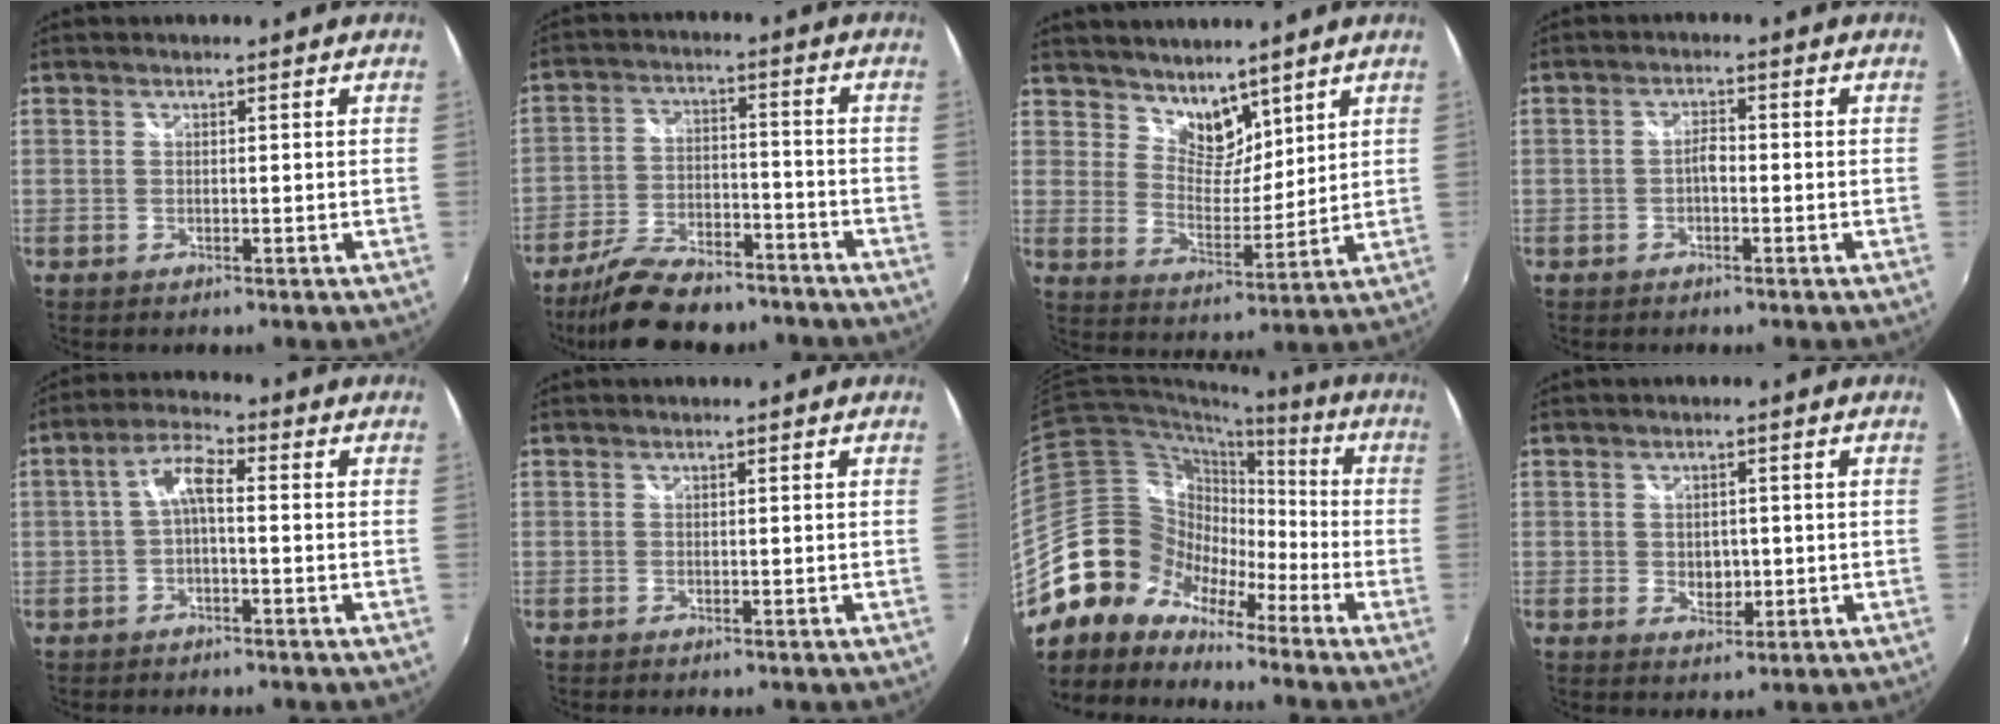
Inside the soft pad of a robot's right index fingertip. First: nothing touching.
{"total": 16.3, "force": [-13.3, 5.9, 7.4], "torque": [-0.155, -0.008, -0.208]}
{"total": 8.0, "force": [6.7, 3.4, 2.6], "torque": [-0.032, 0.000, 0.125]}
{"total": 1.9, "force": [-0.8, 0.9, 1.5], "torque": [-0.030, 0.005, -0.017]}
{"total": 5.0, "force": [-0.7, 1.6, 4.7], "torque": [-0.098, 0.017, -0.016]}
{"total": 0.0}
{"total": 14.4, "force": [-10.0, 10.0, 2.6], "torque": [-0.068, 0.044, -0.204]}
{"total": 3.6, "force": [-0.3, 2.8, 2.3], "torque": [-0.035, -0.001, -0.003]}